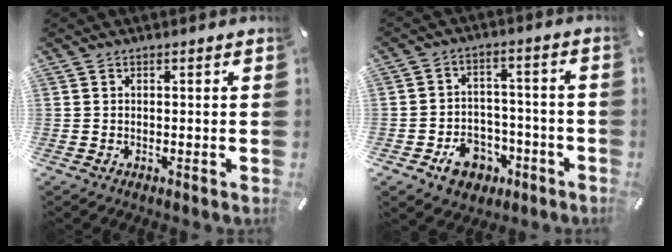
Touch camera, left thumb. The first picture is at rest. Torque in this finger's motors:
{"motor_torque": [0.59, 1.28, 0.17, 0.00, 0.16]}